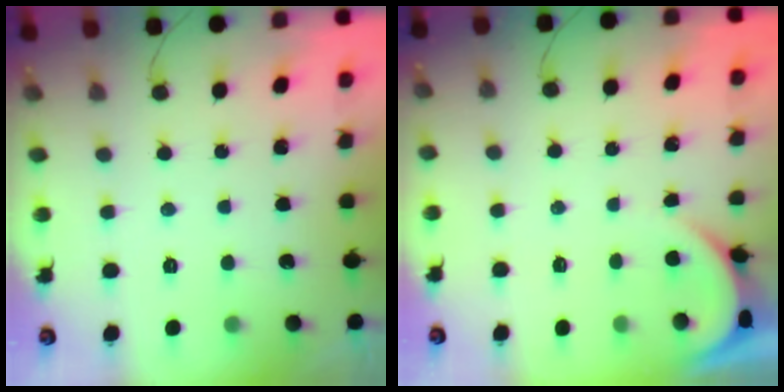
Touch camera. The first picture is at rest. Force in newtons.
{"total": 0.0}